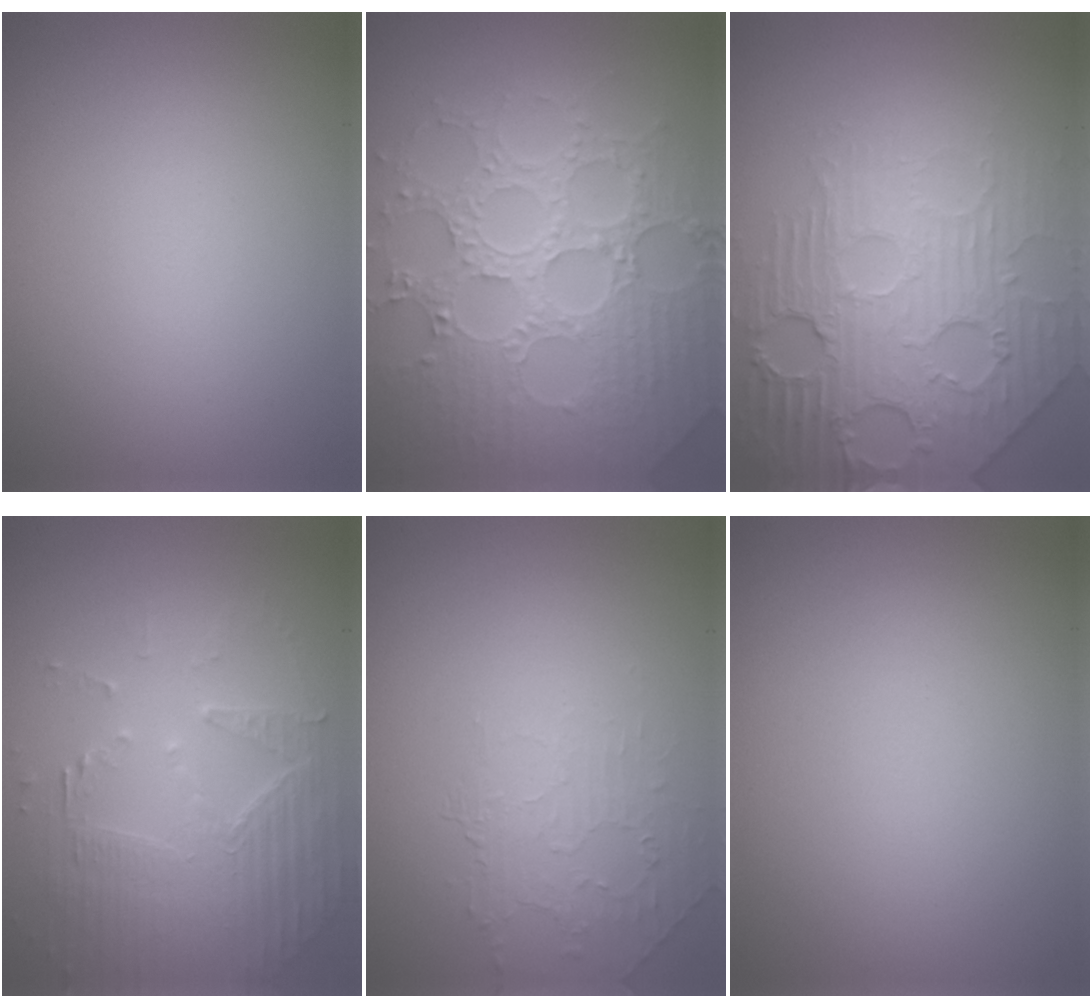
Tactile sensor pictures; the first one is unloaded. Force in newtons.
{"total": 8.3, "press": 6.1, "slide": 5.6}
{"total": 7.6, "press": 5.6, "slide": 5.2}
{"total": 4.4, "press": 4.0, "slide": 1.8}
{"total": 2.0, "press": 0.6, "slide": 1.9}
{"total": 0.0}